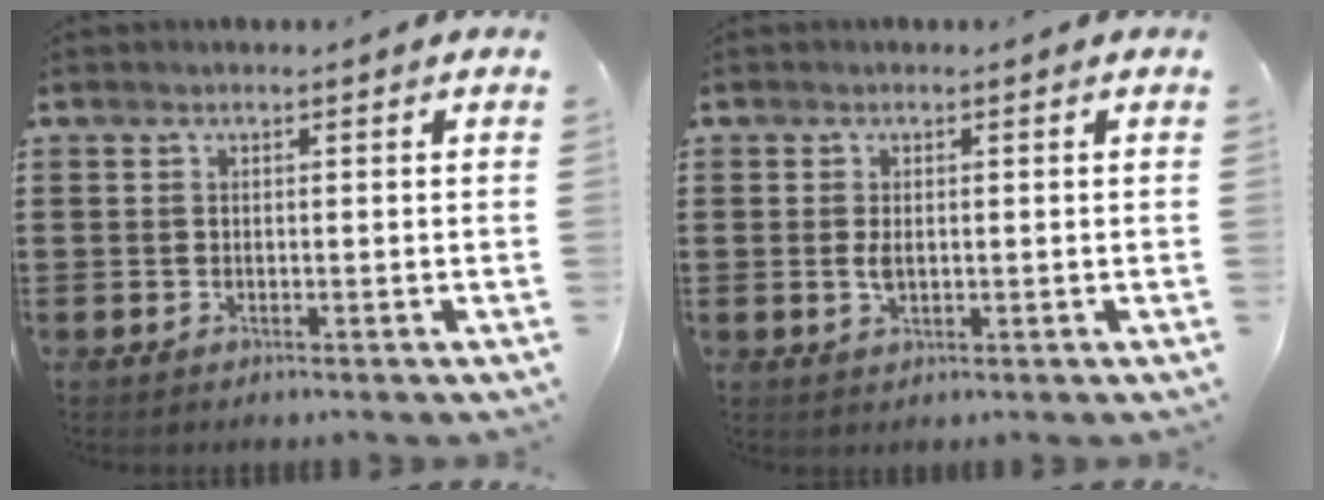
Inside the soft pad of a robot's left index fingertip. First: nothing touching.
{"total": 1.9, "force": [0.0, 1.0, 1.7], "torque": [-0.041, -0.001, -0.004]}